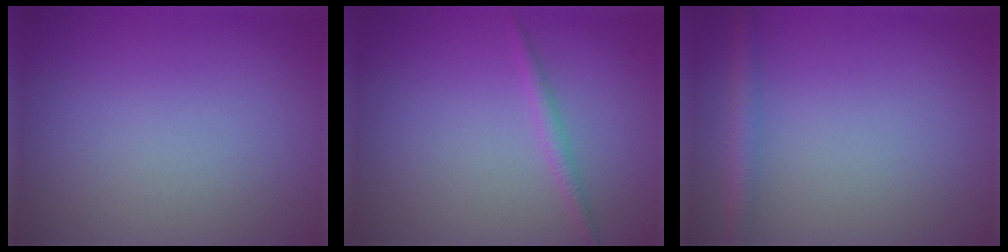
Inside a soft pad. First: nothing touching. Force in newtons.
{"total": 1.1, "press": 1.1, "slide": 0.0}
{"total": 2.3, "press": 2.3, "slide": 0.0}